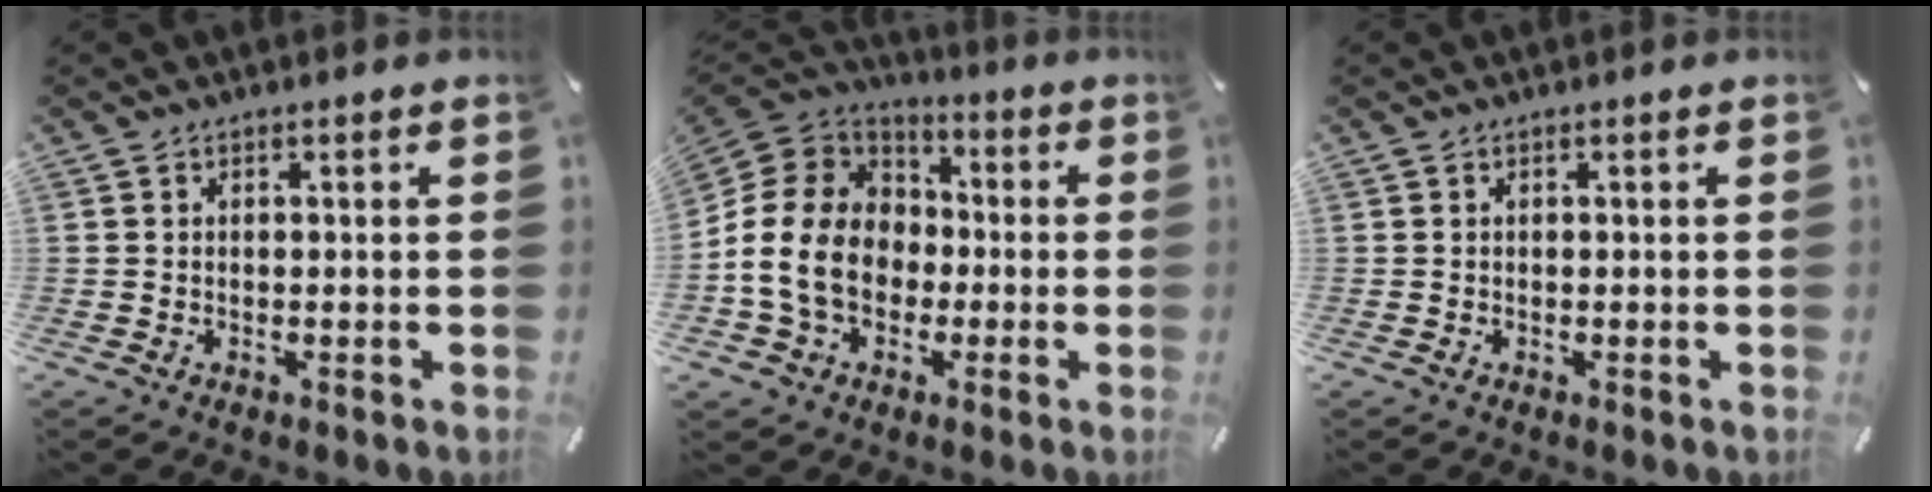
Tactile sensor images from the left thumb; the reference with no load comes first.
{"total": 16.0, "force": [-3.8, 13.2, 8.1], "torque": [-0.194, 0.034, -0.072]}
{"total": 0.0}